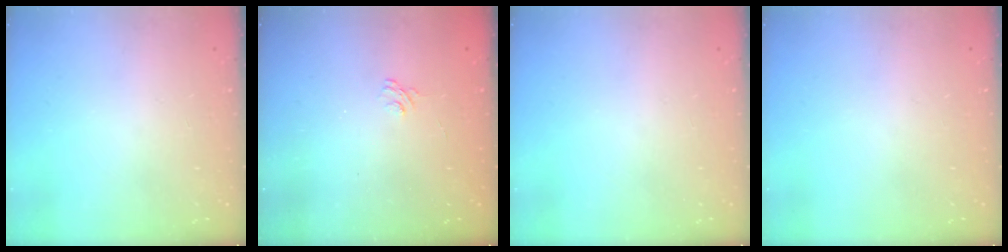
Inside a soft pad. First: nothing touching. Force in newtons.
{"total": 2.1, "press": 1.6, "slide": 1.3}
{"total": 0.0}
{"total": 0.0}